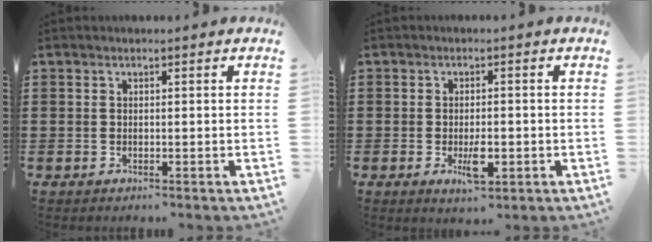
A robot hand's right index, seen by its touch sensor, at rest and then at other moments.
{"total": 4.5, "force": [-1.3, 1.7, 3.9], "torque": [-0.072, 0.001, -0.021]}